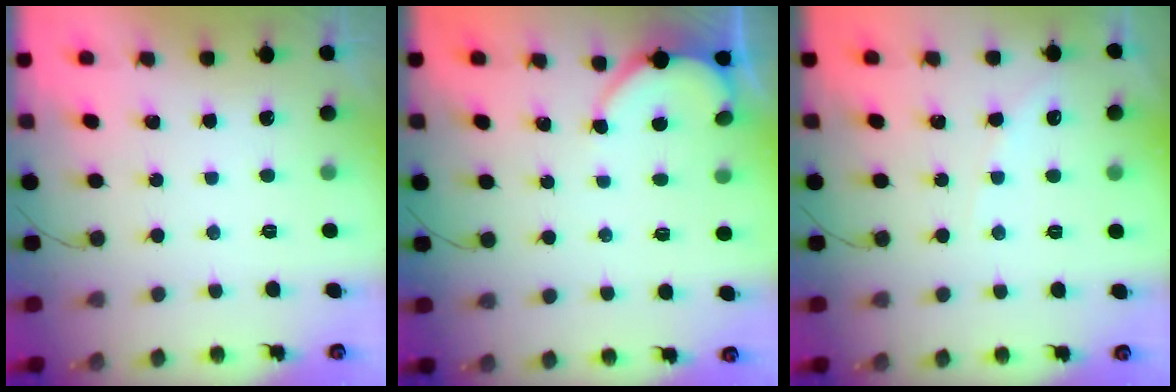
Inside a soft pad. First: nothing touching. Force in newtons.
{"total": 2.9, "press": 2.8, "slide": 0.4}
{"total": 3.5, "press": 3.5, "slide": 0.5}